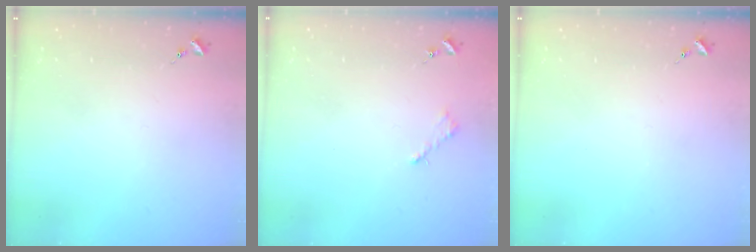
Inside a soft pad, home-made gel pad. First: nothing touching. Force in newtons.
{"total": 2.6, "press": 2.5, "slide": 0.3}
{"total": 0.0}